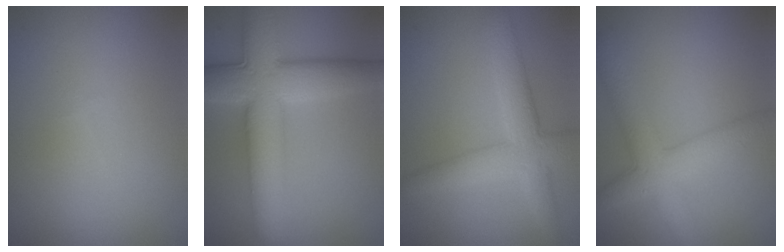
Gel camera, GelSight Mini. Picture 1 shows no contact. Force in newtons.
{"total": 8.8, "press": 8.8, "slide": 0.2}
{"total": 4.9, "press": 4.9, "slide": 0.3}
{"total": 4.8, "press": 4.8, "slide": 0.1}